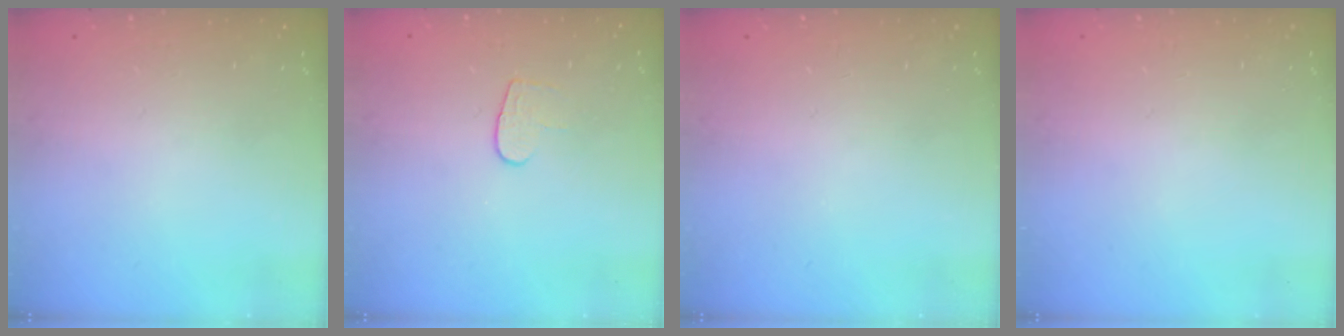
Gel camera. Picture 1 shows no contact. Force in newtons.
{"total": 5.4, "press": 5.4, "slide": 0.3}
{"total": 0.0}
{"total": 0.6, "press": 0.6, "slide": 0.2}